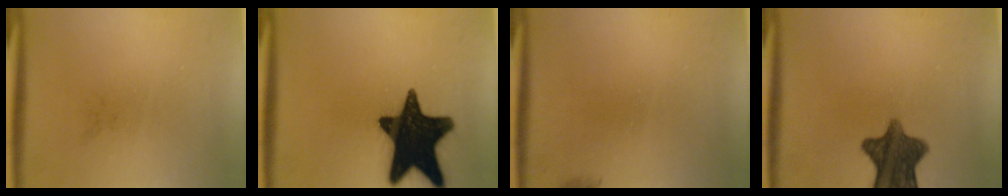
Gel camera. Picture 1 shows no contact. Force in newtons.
{"total": 18.9}
{"total": 1.1}
{"total": 10.4}